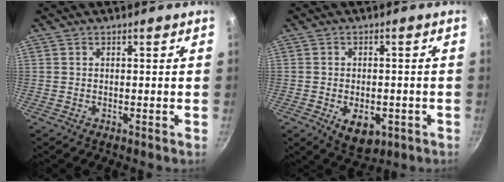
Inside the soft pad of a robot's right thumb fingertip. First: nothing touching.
{"total": 7.6, "force": [-2.6, 4.7, 5.5], "torque": [-0.060, 0.002, -0.023]}